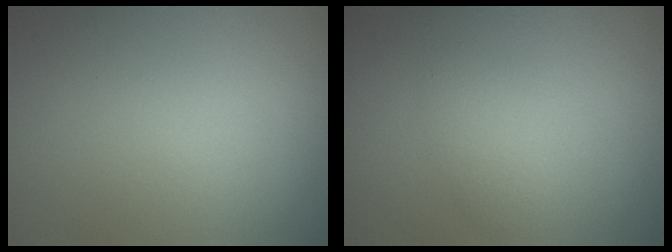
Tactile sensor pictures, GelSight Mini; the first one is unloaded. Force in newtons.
{"total": 1.4, "press": 1.4, "slide": 0.1}